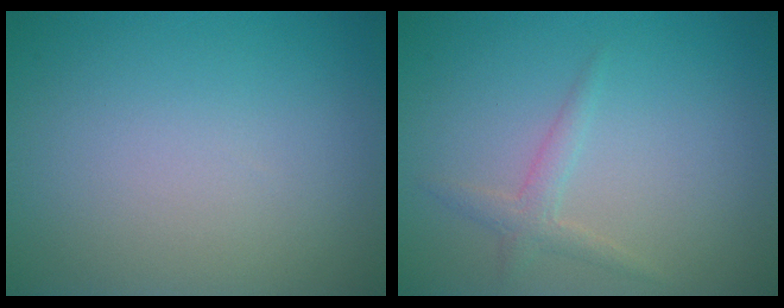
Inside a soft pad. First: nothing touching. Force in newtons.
{"total": 1.4, "press": 1.4, "slide": 0.0}